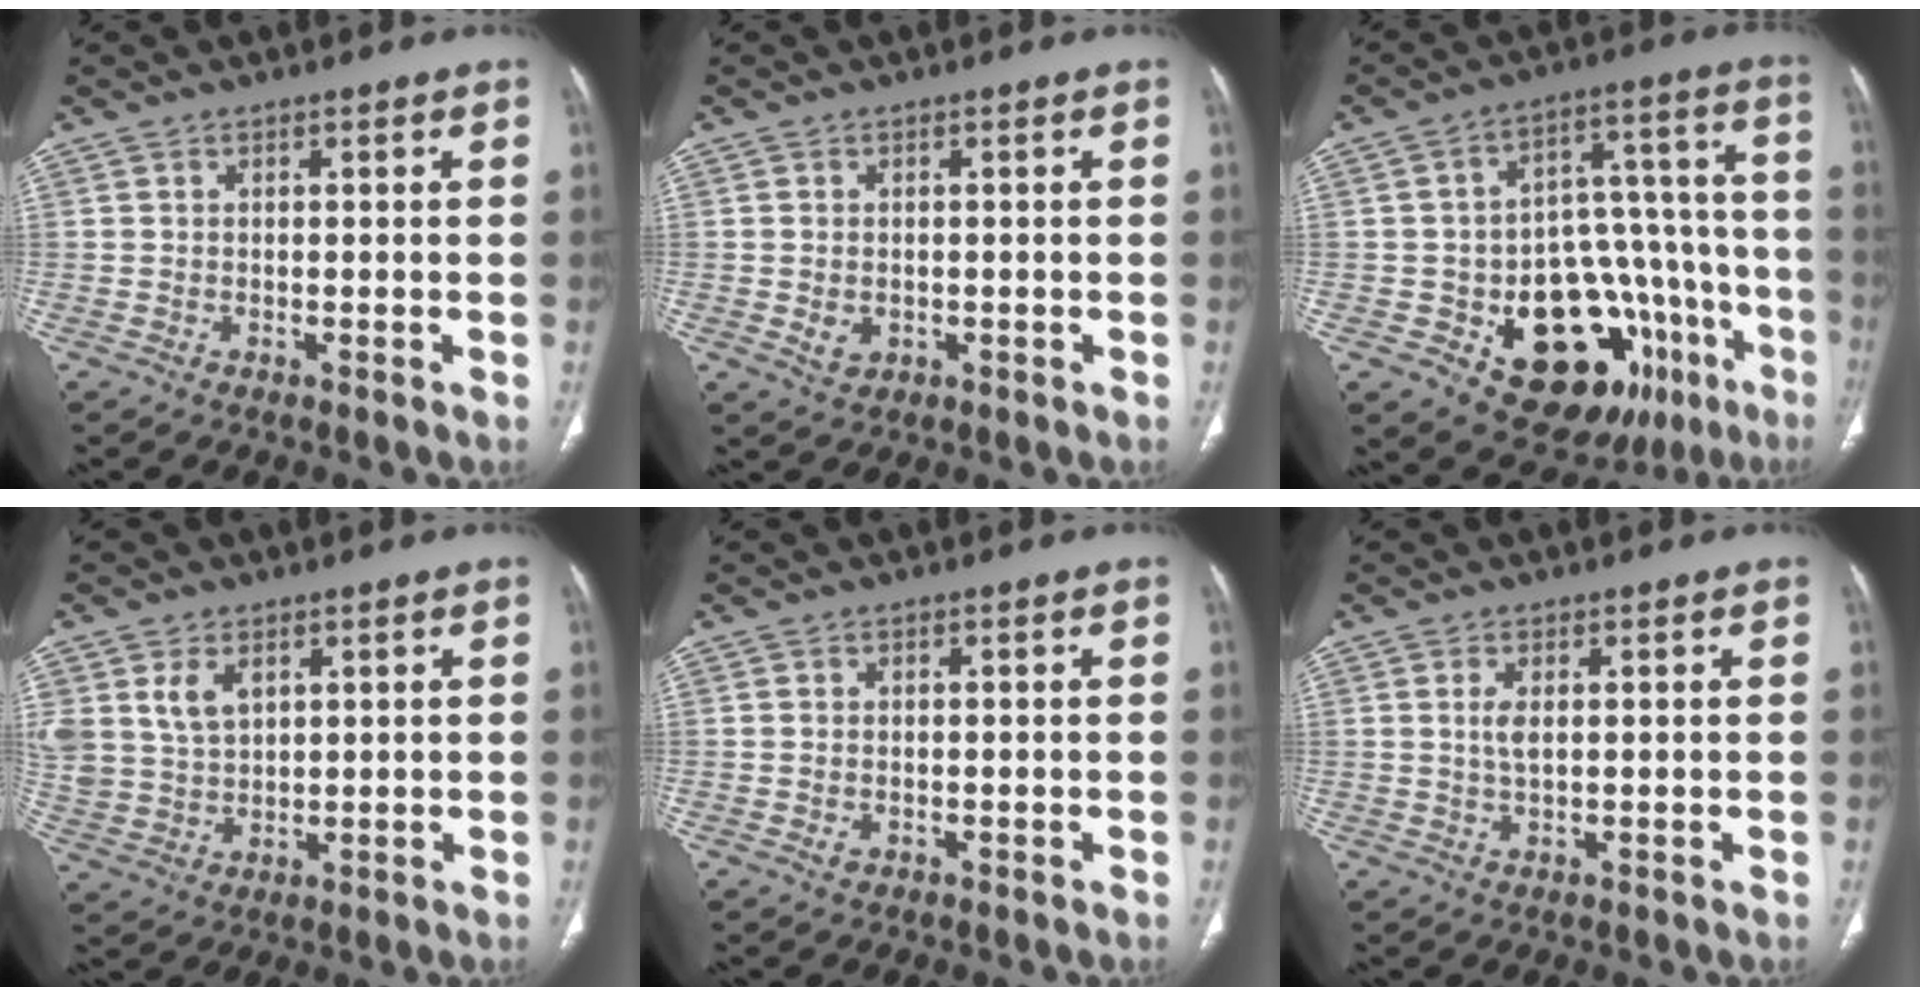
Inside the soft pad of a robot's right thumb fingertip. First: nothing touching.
{"total": 2.8, "force": [-0.3, 2.2, 1.8], "torque": [-0.029, -0.001, 0.003]}
{"total": 24.7, "force": [-10.5, 14.0, 17.5], "torque": [-0.174, 0.082, -0.134]}
{"total": 7.6, "force": [3.2, 5.2, 4.6], "torque": [-0.084, -0.008, 0.077]}
{"total": 1.2, "force": [-0.3, 0.9, 0.7], "torque": [-0.015, 0.006, -0.001]}
{"total": 2.6, "force": [0.5, 1.1, 2.3], "torque": [-0.052, -0.003, 0.014]}